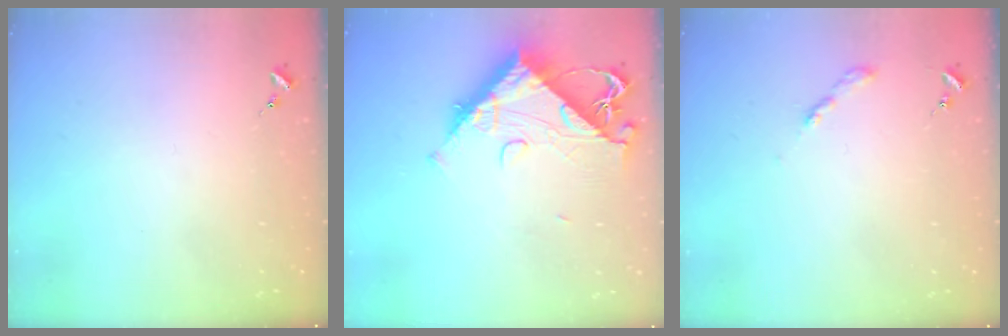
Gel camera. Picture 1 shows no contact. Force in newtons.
{"total": 11.9, "press": 11.8, "slide": 1.4}
{"total": 2.6, "press": 2.6, "slide": 0.3}